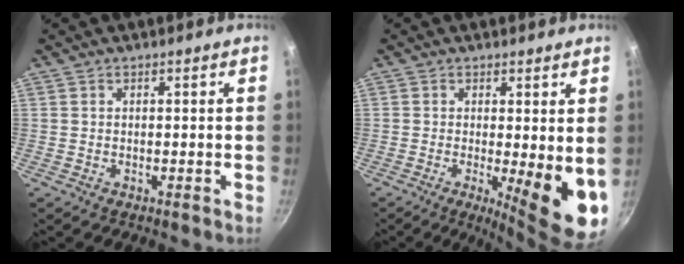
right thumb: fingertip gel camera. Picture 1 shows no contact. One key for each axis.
{"total": 10.3, "fx": -0.7, "fy": 2.7, "fz": 9.9, "tx": -0.118, "ty": -0.021, "tz": -0.004}